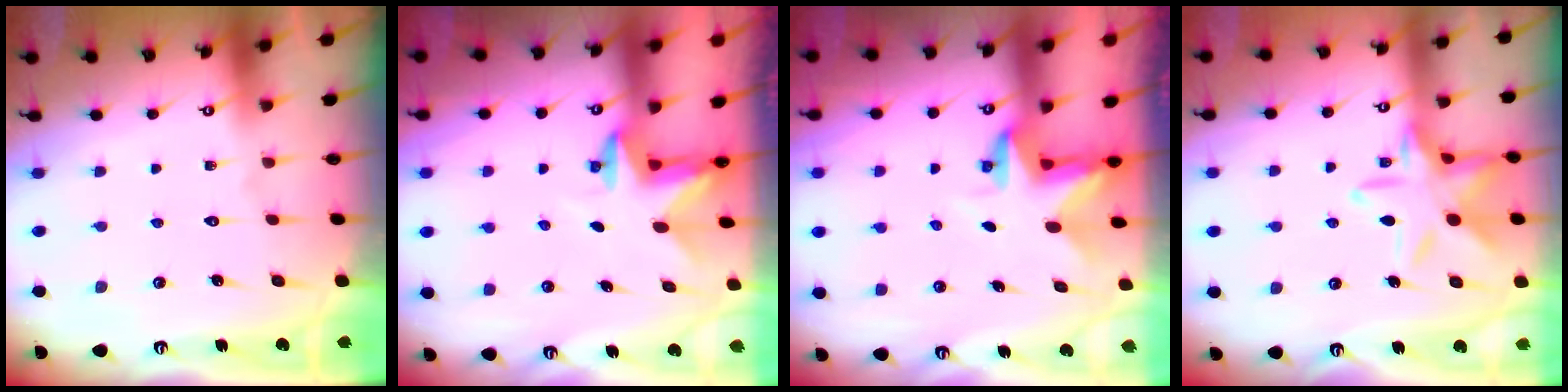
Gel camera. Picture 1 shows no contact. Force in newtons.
{"total": 2.6, "press": 2.5, "slide": 0.4}
{"total": 2.9, "press": 2.9, "slide": 0.2}
{"total": 14.5, "press": 14.4, "slide": 1.0}